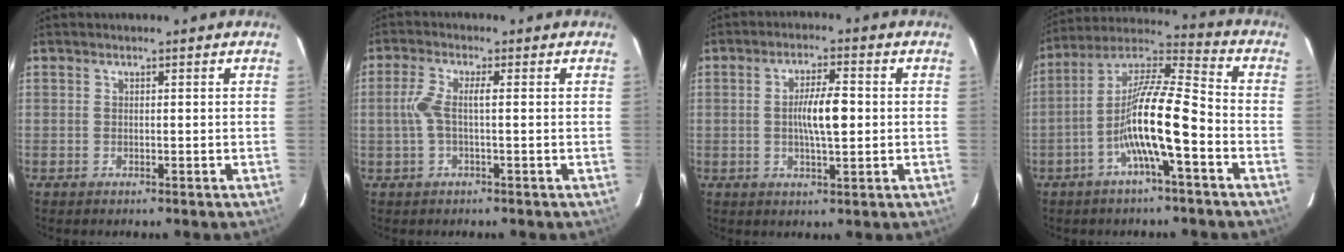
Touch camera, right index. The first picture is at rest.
{"total": 3.9, "force": [0.0, 0.7, 3.8], "torque": [-0.095, 0.010, -0.003]}
{"total": 6.2, "force": [0.0, 1.1, 6.1], "torque": [-0.111, 0.006, -0.001]}
{"total": 13.5, "force": [-4.4, 1.0, 12.7], "torque": [-0.236, 0.016, -0.084]}